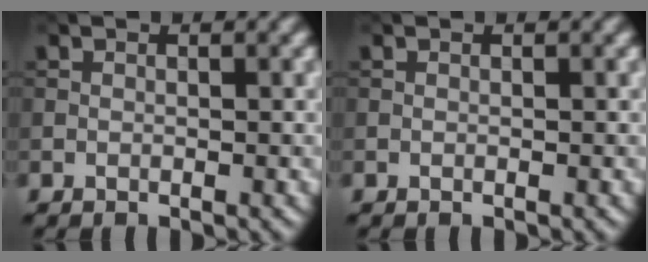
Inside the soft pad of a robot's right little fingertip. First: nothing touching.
{"total": 0.0}